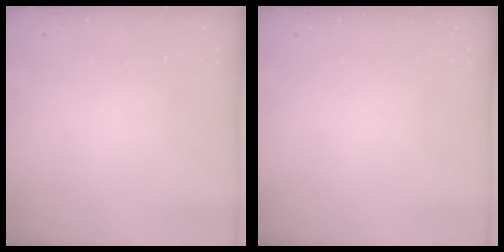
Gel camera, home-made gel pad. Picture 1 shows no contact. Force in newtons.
{"total": 0.0}